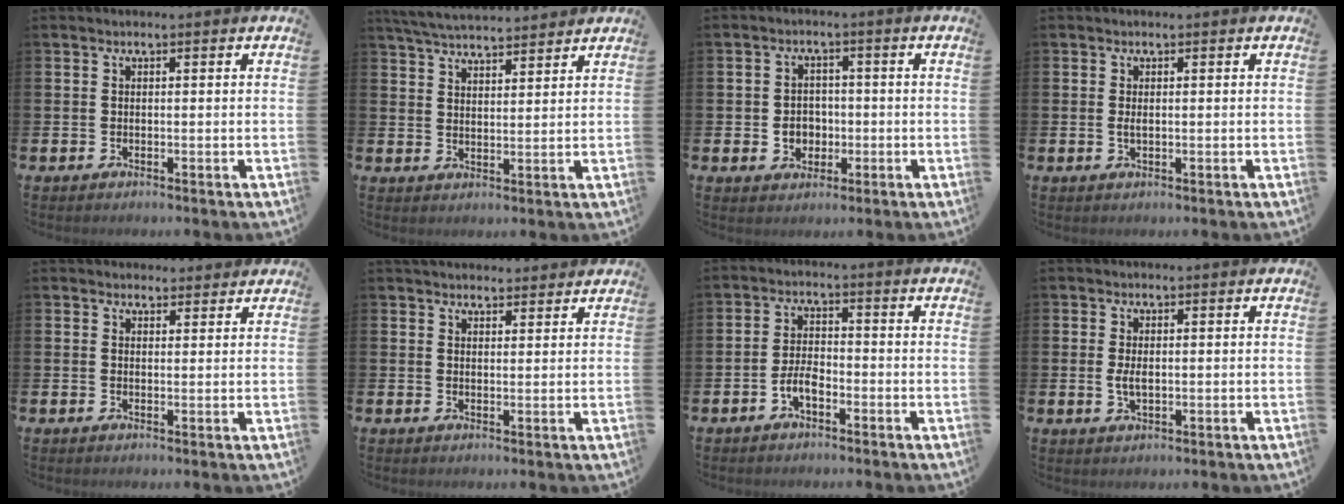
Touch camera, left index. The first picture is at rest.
{"total": 5.0, "force": [4.9, 0.5, 0.7], "torque": [-0.034, -0.022, 0.089]}
{"total": 3.4, "force": [-0.6, 3.1, 1.2], "torque": [-0.014, 0.000, -0.021]}
{"total": 0.9, "force": [0.1, 0.4, 0.9], "torque": [-0.013, 0.002, -0.001]}
{"total": 2.3, "force": [2.1, 0.8, -0.1], "torque": [0.009, -0.008, 0.038]}
{"total": 3.0, "force": [2.8, 0.8, 0.1], "torque": [0.003, -0.012, 0.050]}
{"total": 3.3, "force": [-1.7, 1.5, 2.5], "torque": [-0.049, 0.008, -0.032]}
{"total": 2.1, "force": [0.0, 1.1, 1.9], "torque": [-0.033, 0.002, -0.002]}